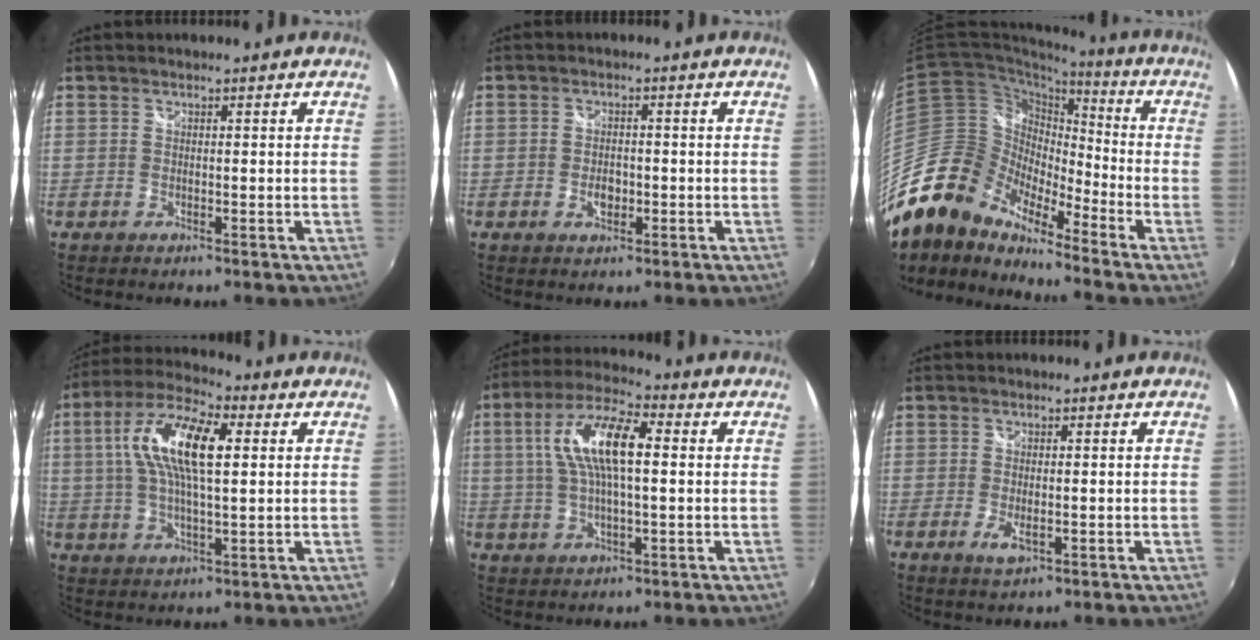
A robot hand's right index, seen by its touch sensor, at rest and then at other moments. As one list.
[{"total": 3.1, "force": [-0.9, 2.0, 2.2], "torque": [-0.037, -0.001, -0.016]}, {"total": 16.3, "force": [-13.1, 7.5, 6.1], "torque": [-0.118, 0.009, -0.262]}, {"total": 14.4, "force": [3.2, 5.1, 13.1], "torque": [-0.253, 0.022, 0.050]}, {"total": 13.0, "force": [2.2, 4.3, 12.1], "torque": [-0.234, 0.020, 0.037]}, {"total": 3.1, "force": [-0.9, 1.2, 2.7], "torque": [-0.052, -0.009, -0.013]}]